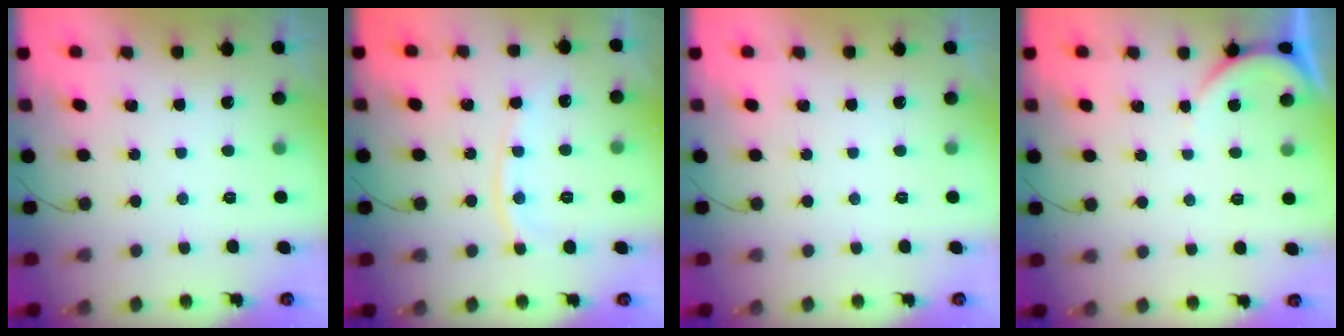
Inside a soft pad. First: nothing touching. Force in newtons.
{"total": 8.7, "press": 8.6, "slide": 1.2}
{"total": 0.0}
{"total": 2.8, "press": 2.8, "slide": 0.5}